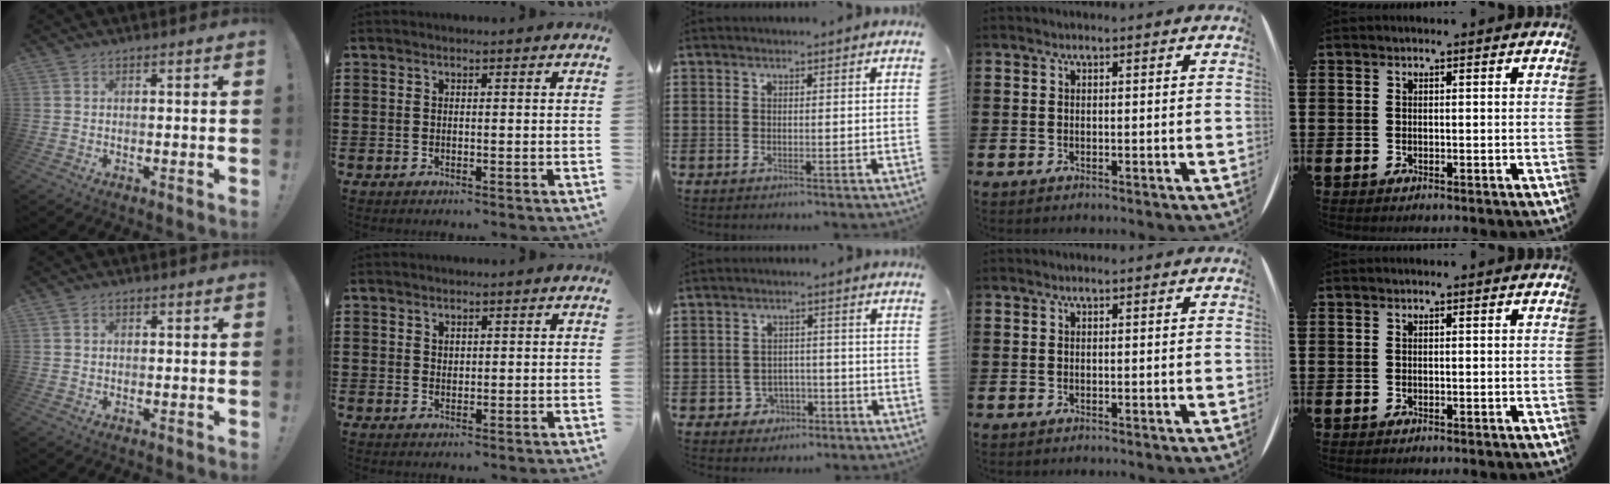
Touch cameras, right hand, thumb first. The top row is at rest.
{"thumb": {"total": 0.7, "force": [0.0, 0.7, 0.2], "torque": [-0.003, 0.002, 0.001]}, "index": {"total": 1.0, "force": [0.7, 0.6, 0.2], "torque": [-0.006, 0.001, 0.014]}, "middle": {"total": 2.8, "force": [-2.0, 2.0, 0.5], "torque": [-0.019, 0.005, -0.045]}}